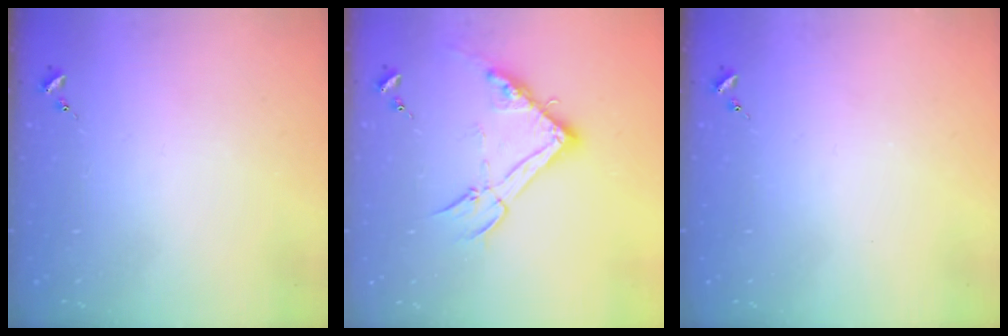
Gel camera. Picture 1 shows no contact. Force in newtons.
{"total": 15.2, "press": 15.2, "slide": 0.6}
{"total": 0.0}